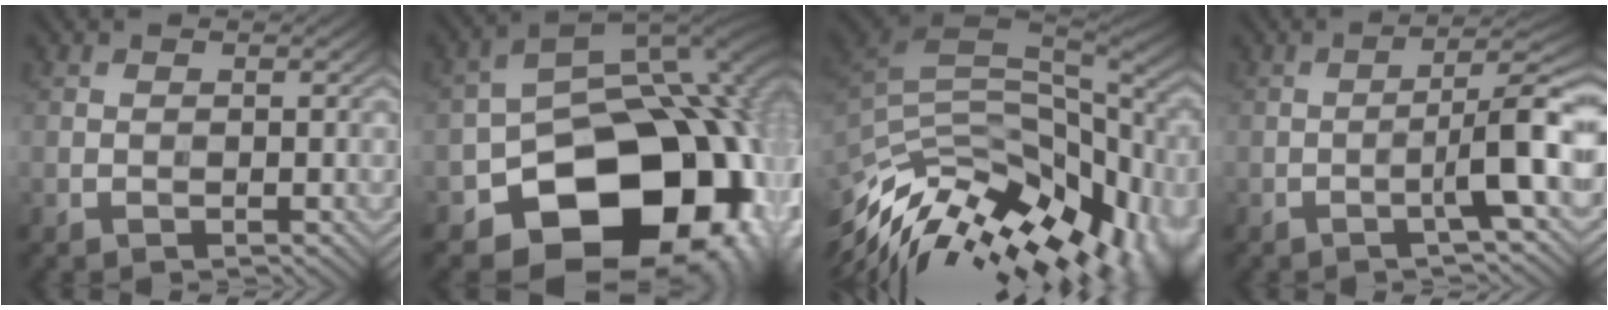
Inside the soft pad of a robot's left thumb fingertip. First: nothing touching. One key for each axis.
{"total": 20.4, "fx": -8.5, "fy": 13.6, "fz": 12.5, "tx": -0.151, "ty": -0.029, "tz": -0.113}
{"total": 17.2, "fx": -10.8, "fy": 7.7, "fz": 11.0, "tx": -0.205, "ty": 0.004, "tz": -0.166}
{"total": 6.6, "fx": -1.9, "fy": 0.9, "fz": 6.3, "tx": -0.094, "ty": 0.028, "tz": -0.036}